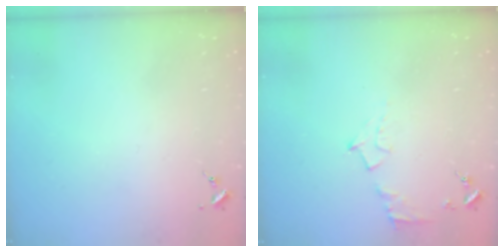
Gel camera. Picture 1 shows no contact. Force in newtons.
{"total": 7.0, "press": 7.0, "slide": 0.7}